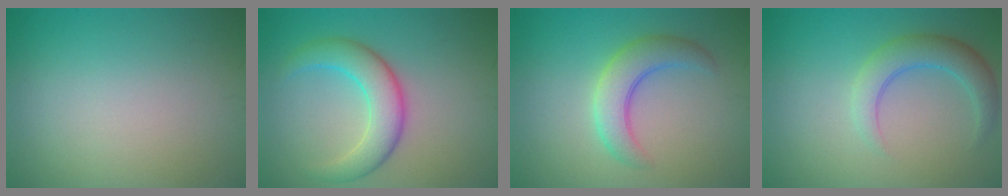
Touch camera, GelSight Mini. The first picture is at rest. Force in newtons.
{"total": 4.9, "press": 4.9, "slide": 0.4}
{"total": 4.3, "press": 4.2, "slide": 0.2}
{"total": 3.8, "press": 3.8, "slide": 0.2}